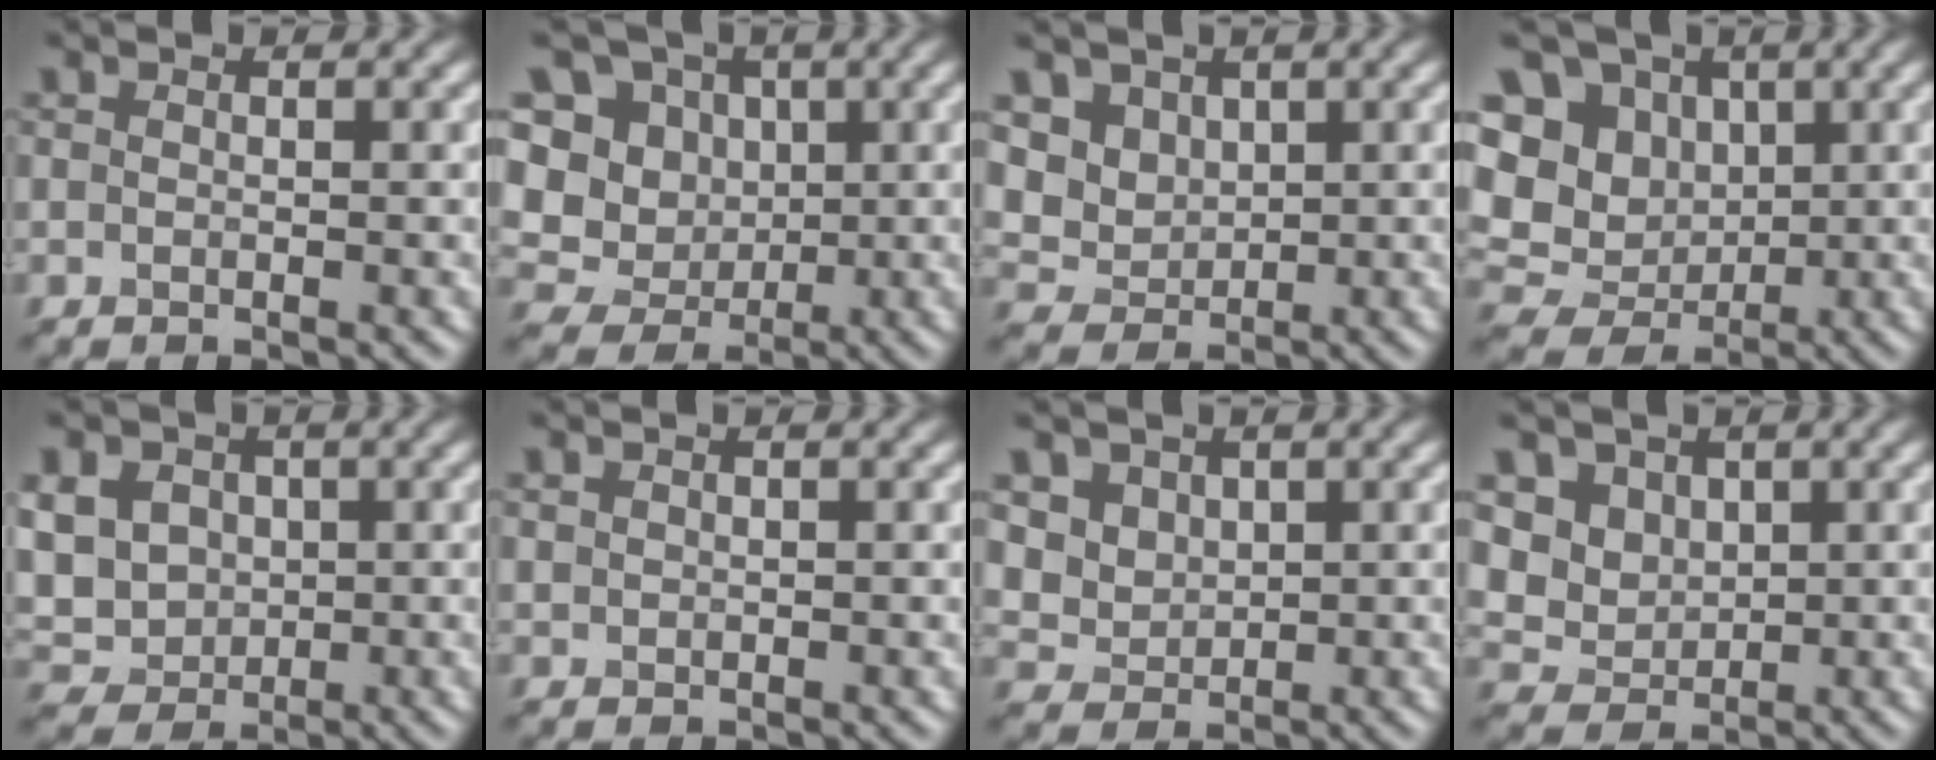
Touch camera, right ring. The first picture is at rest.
{"total": 11.3, "force": [4.0, 9.7, 4.2], "torque": [-0.146, 0.031, 0.091]}
{"total": 2.6, "force": [1.5, 2.0, 0.1], "torque": [-0.054, -0.003, 0.077]}
{"total": 11.0, "force": [3.4, 9.4, 4.5], "torque": [-0.144, 0.025, 0.081]}
{"total": 5.8, "force": [1.2, 5.3, 2.3], "torque": [-0.087, 0.023, 0.045]}
{"total": 1.4, "force": [-0.2, -0.8, -1.1], "torque": [-0.004, -0.004, 0.018]}
{"total": 2.1, "force": [1.5, 1.4, -0.2], "torque": [-0.051, -0.008, 0.082]}
{"total": 3.1, "force": [1.8, 2.5, 0.3], "torque": [-0.050, -0.004, 0.069]}